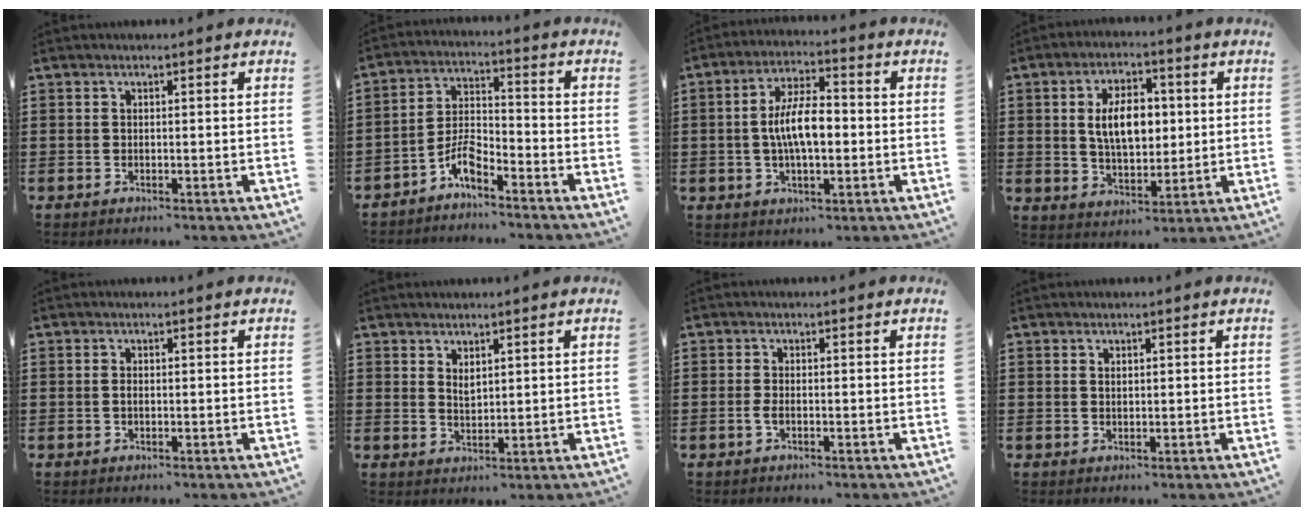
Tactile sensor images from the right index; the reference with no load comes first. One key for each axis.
{"total": 5.2, "fx": -4.2, "fy": 1.6, "fz": 2.7, "tx": -0.071, "ty": 0.003, "tz": -0.088}
{"total": 7.7, "fx": -0.5, "fy": 3.1, "fz": 7.0, "tx": -0.140, "ty": 0.005, "tz": -0.013}
{"total": 8.2, "fx": 1.2, "fy": 4.7, "fz": 6.6, "tx": -0.127, "ty": 0.008, "tz": 0.014}
{"total": 0.8, "fx": -0.1, "fy": 0.4, "fz": 0.7, "tx": -0.015, "ty": 0.001, "tz": -0.002}
{"total": 1.9, "fx": 1.5, "fy": 0.9, "fz": 0.8, "tx": -0.009, "ty": -0.002, "tz": 0.026}
{"total": 1.3, "fx": -0.4, "fy": 0.5, "fz": 1.1, "tx": -0.030, "ty": -0.004, "tz": -0.010}
{"total": 0.7, "fx": 0.4, "fy": 0.5, "fz": 0.4, "tx": -0.008, "ty": 0.002, "tz": 0.007}